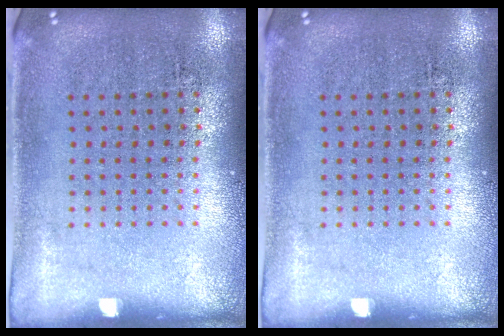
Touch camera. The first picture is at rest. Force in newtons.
{"total": 0.0}